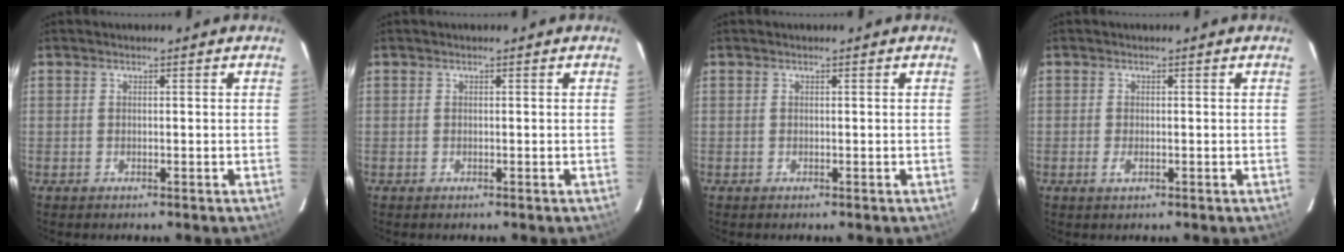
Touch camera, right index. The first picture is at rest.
{"total": 0.0}
{"total": 0.0}
{"total": 1.6, "force": [-0.6, 0.6, 1.3], "torque": [-0.027, -0.003, -0.010]}